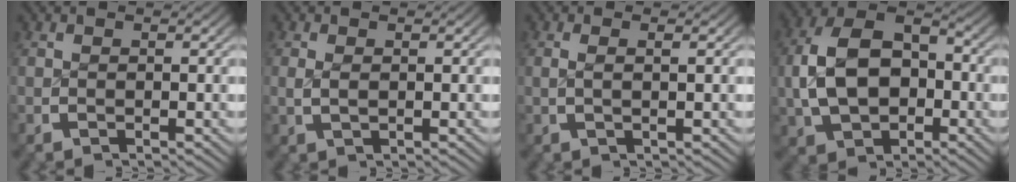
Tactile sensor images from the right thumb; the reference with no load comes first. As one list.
[{"total": 1.2, "force": [0.2, 0.6, 1.0], "torque": [-0.029, -0.008, 0.012]}, {"total": 1.3, "force": [0.3, 0.1, 1.3], "torque": [-0.027, 0.000, 0.010]}, {"total": 11.9, "force": [-0.2, 8.5, 8.3], "torque": [-0.176, -0.033, 0.016]}]